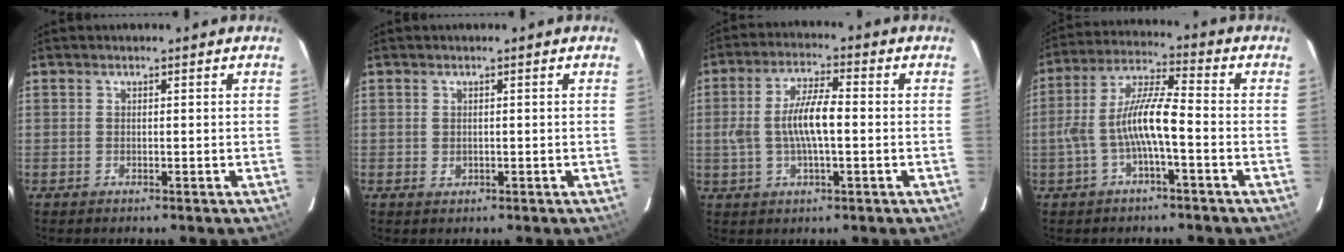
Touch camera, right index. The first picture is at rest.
{"total": 0.9, "force": [0.1, 0.8, 0.4], "torque": [-0.006, 0.001, 0.003]}
{"total": 9.0, "force": [-0.4, 2.7, 8.5], "torque": [-0.166, 0.005, -0.005]}
{"total": 9.8, "force": [-2.6, 1.6, 9.3], "torque": [-0.196, 0.011, -0.047]}